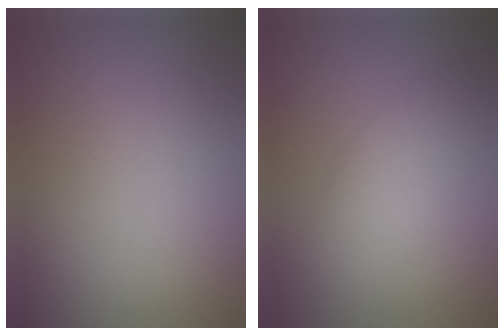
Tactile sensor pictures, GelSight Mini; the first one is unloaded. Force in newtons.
{"total": 3.9, "press": 3.9, "slide": 0.3}